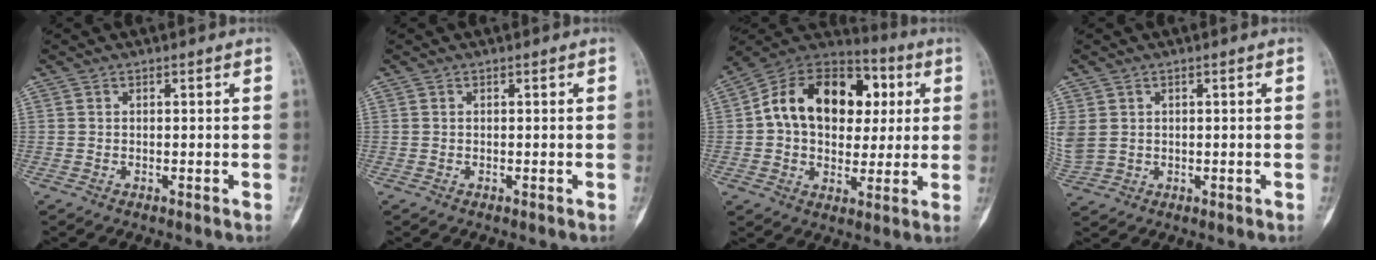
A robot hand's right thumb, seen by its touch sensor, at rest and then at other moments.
{"total": 0.0}
{"total": 21.3, "force": [3.5, 14.9, 14.8], "torque": [-0.209, 0.026, 0.053]}
{"total": 6.3, "force": [1.0, 5.2, 3.5], "torque": [-0.094, 0.004, 0.033]}